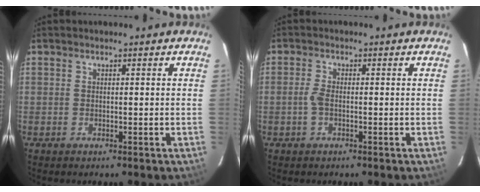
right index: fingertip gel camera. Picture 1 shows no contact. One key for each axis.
{"total": 2.1, "fx": -0.6, "fy": 0.9, "fz": 1.8, "tx": -0.044, "ty": 0.002, "tz": -0.013}